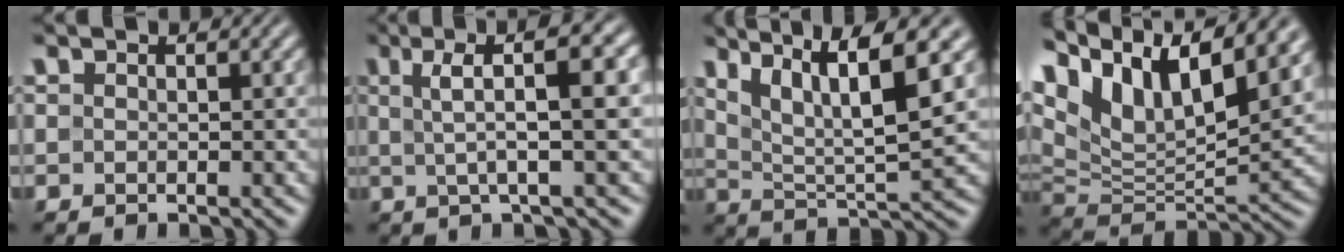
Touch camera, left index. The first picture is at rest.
{"total": 6.9, "force": [1.7, 1.4, 6.5], "torque": [-0.095, 0.018, 0.023]}
{"total": 9.8, "force": [4.8, 2.3, 8.2], "torque": [-0.145, 0.004, 0.090]}
{"total": 14.3, "force": [8.9, 5.7, 9.6], "torque": [-0.188, 0.035, 0.153]}